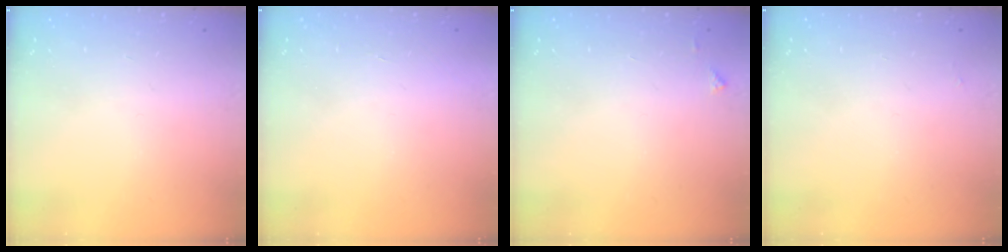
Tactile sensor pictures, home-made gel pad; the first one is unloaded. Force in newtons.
{"total": 1.6, "press": 1.5, "slide": 0.1}
{"total": 3.8, "press": 3.7, "slide": 0.6}
{"total": 1.9, "press": 1.9, "slide": 0.3}